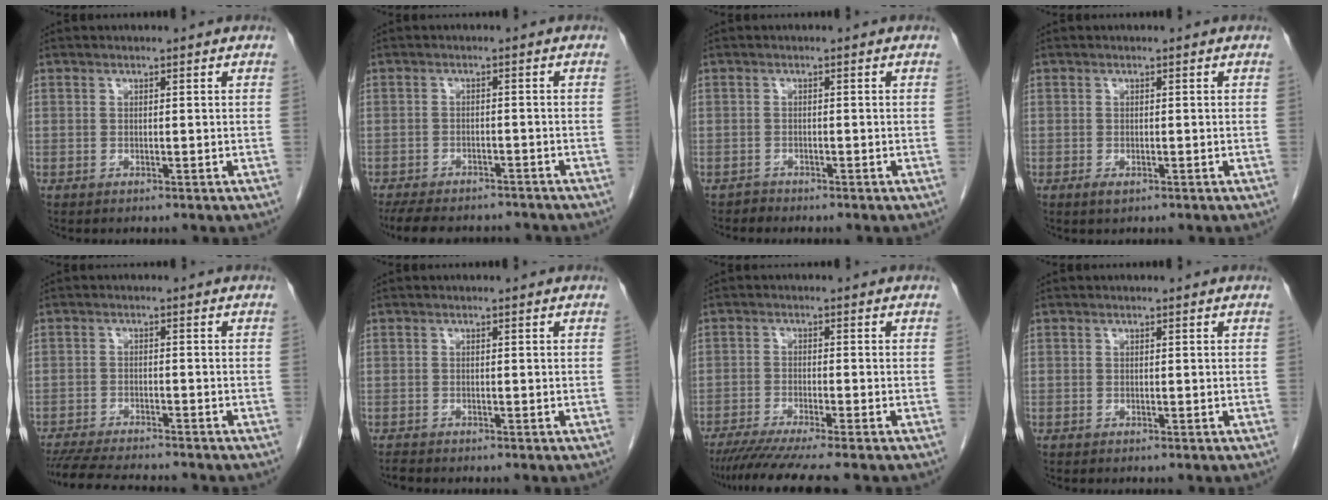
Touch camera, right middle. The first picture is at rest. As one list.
[{"total": 12.5, "force": [-10.9, 4.0, 4.8], "torque": [-0.099, -0.005, -0.145]}, {"total": 0.7, "force": [-0.7, 0.2, -0.3], "torque": [0.004, -0.001, -0.014]}, {"total": 1.1, "force": [-0.6, 0.4, 0.9], "torque": [-0.019, -0.003, -0.005]}, {"total": 10.3, "force": [-9.5, 0.9, 4.1], "torque": [-0.066, -0.016, -0.145]}, {"total": 0.6, "force": [-0.6, 0.1, 0.1], "torque": [-0.010, -0.002, -0.012]}, {"total": 9.1, "force": [-7.6, -1.1, 4.9], "torque": [-0.064, -0.028, -0.119]}, {"total": 0.0}]